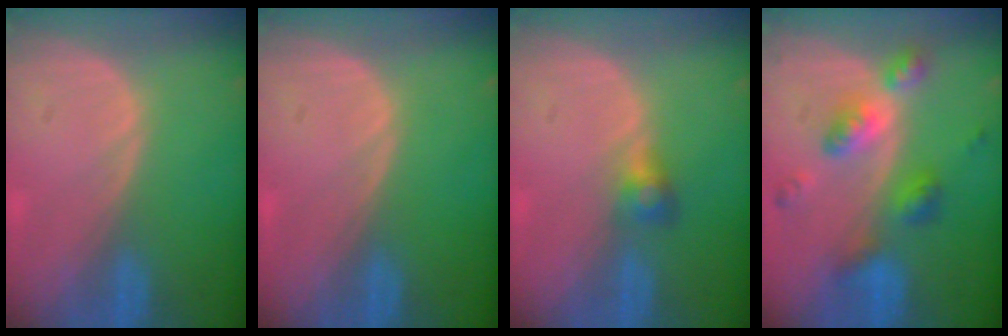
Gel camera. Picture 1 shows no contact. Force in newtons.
{"total": 0.0}
{"total": 2.6, "press": 2.5, "slide": 0.2}
{"total": 7.1, "press": 7.0, "slide": 0.6}